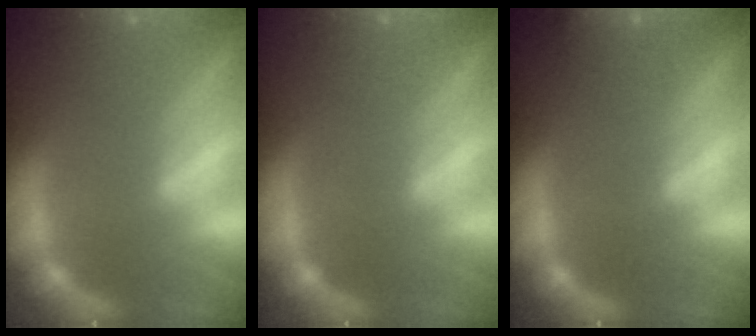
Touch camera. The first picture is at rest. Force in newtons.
{"total": 0.0}
{"total": 2.4}